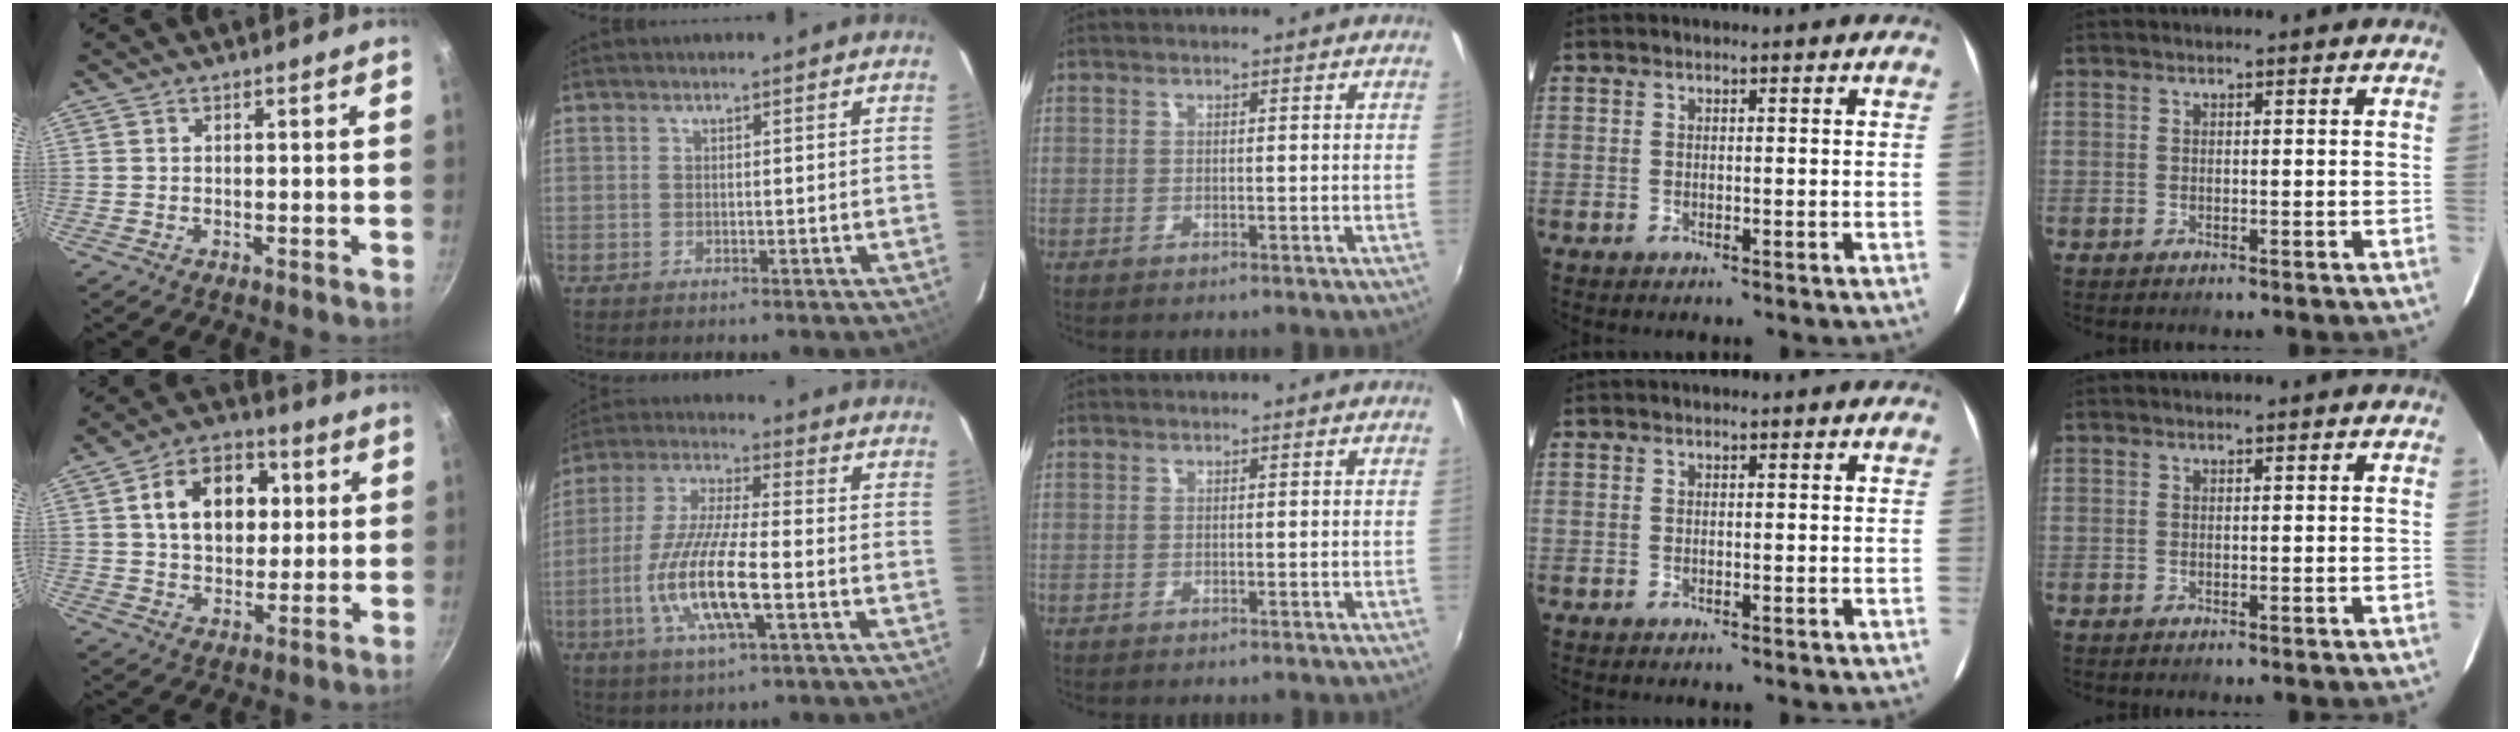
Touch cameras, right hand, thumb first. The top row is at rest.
{"thumb": {"total": 14.3, "force": [3.0, 10.2, 9.6], "torque": [-0.113, 0.011, 0.039]}, "index": {"total": 14.6, "force": [-4.5, 3.2, 13.5], "torque": [-0.280, -0.012, -0.085]}}